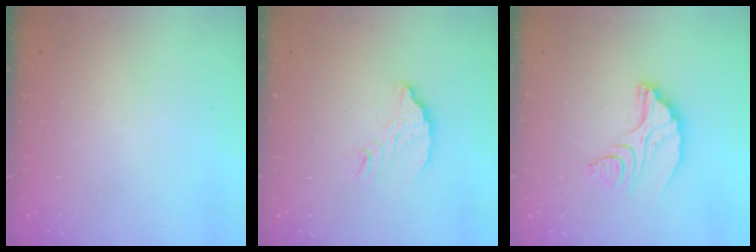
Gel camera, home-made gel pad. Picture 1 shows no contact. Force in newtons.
{"total": 7.1, "press": 7.1, "slide": 0.4}
{"total": 8.9, "press": 8.8, "slide": 0.8}